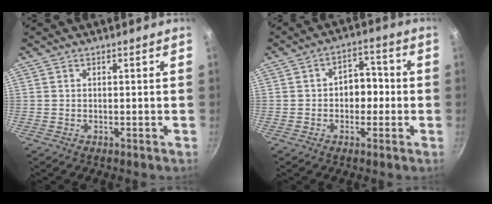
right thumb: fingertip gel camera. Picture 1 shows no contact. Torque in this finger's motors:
{"motor_torque": [0.00, 0.19, 0.03, 0.13, 0.12]}